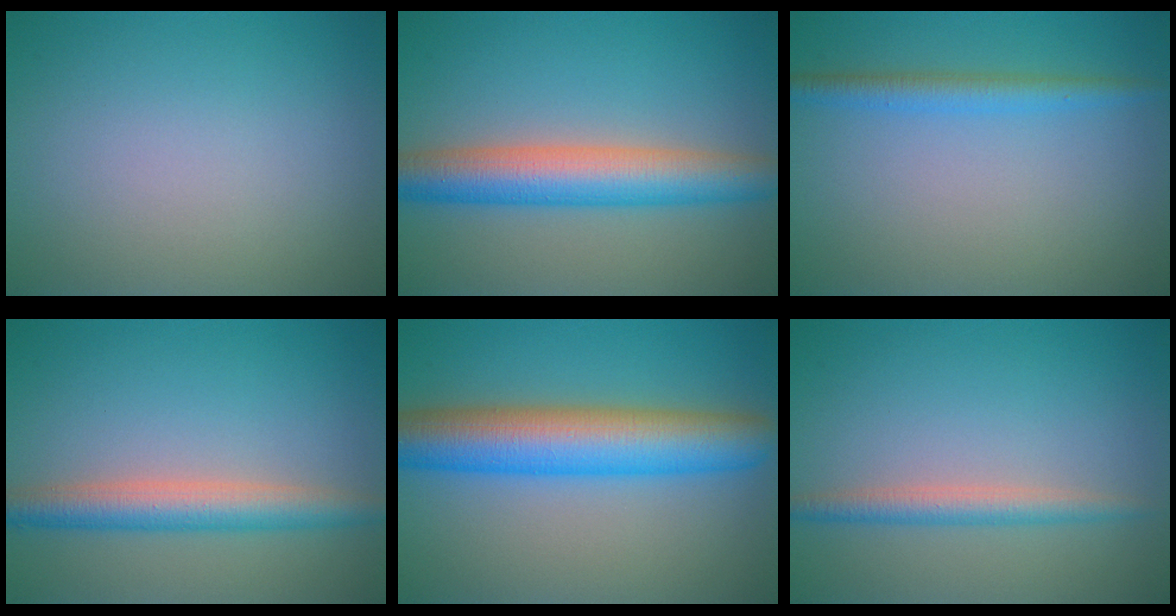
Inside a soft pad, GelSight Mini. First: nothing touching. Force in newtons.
{"total": 6.8, "press": 6.8, "slide": 0.2}
{"total": 2.4, "press": 2.4, "slide": 0.2}
{"total": 4.4, "press": 4.4, "slide": 0.1}
{"total": 9.1, "press": 9.1, "slide": 0.2}
{"total": 2.4, "press": 2.4, "slide": 0.1}